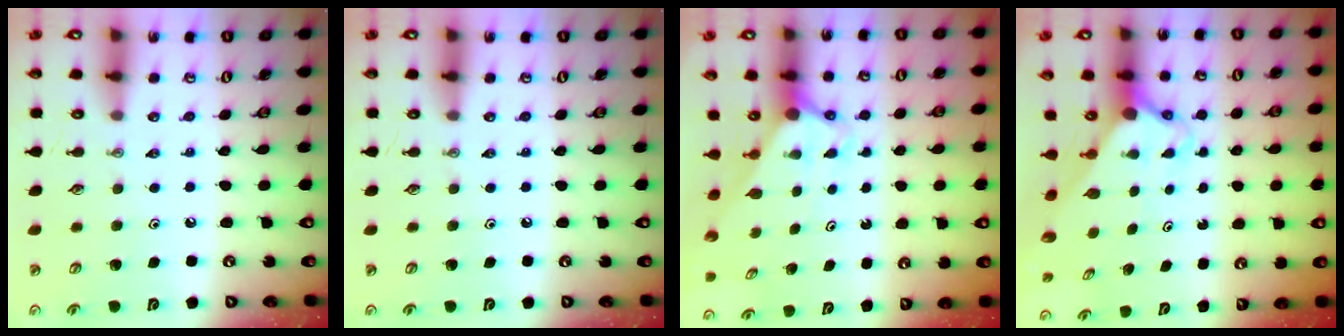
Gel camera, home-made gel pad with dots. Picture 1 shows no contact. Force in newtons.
{"total": 0.0}
{"total": 2.8, "press": 2.8, "slide": 0.1}
{"total": 3.0, "press": 3.0, "slide": 0.2}